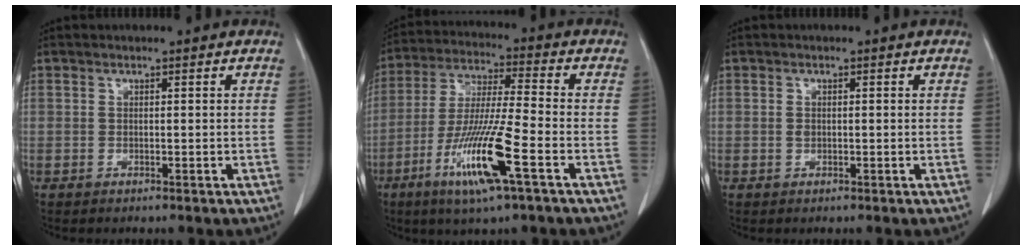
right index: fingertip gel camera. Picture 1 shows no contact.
{"total": 13.9, "force": [-5.9, 0.3, 12.6], "torque": [-0.252, -0.023, -0.110]}
{"total": 0.8, "force": [0.0, 0.6, 0.6], "torque": [-0.013, 0.001, 0.001]}